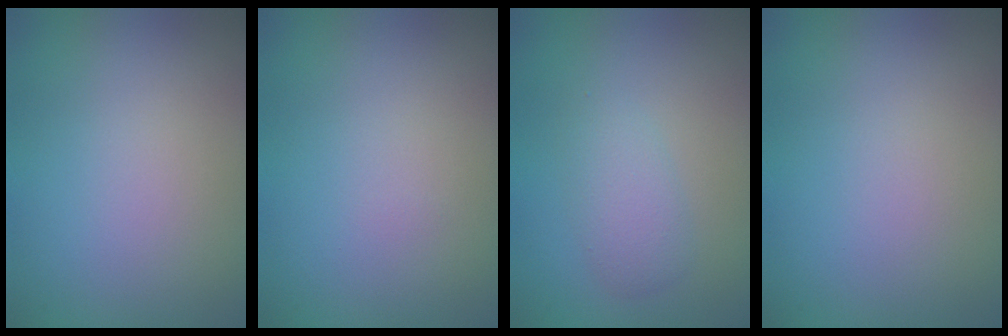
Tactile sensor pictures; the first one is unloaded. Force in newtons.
{"total": 0.0}
{"total": 2.1, "press": 2.1, "slide": 0.1}
{"total": 0.0}